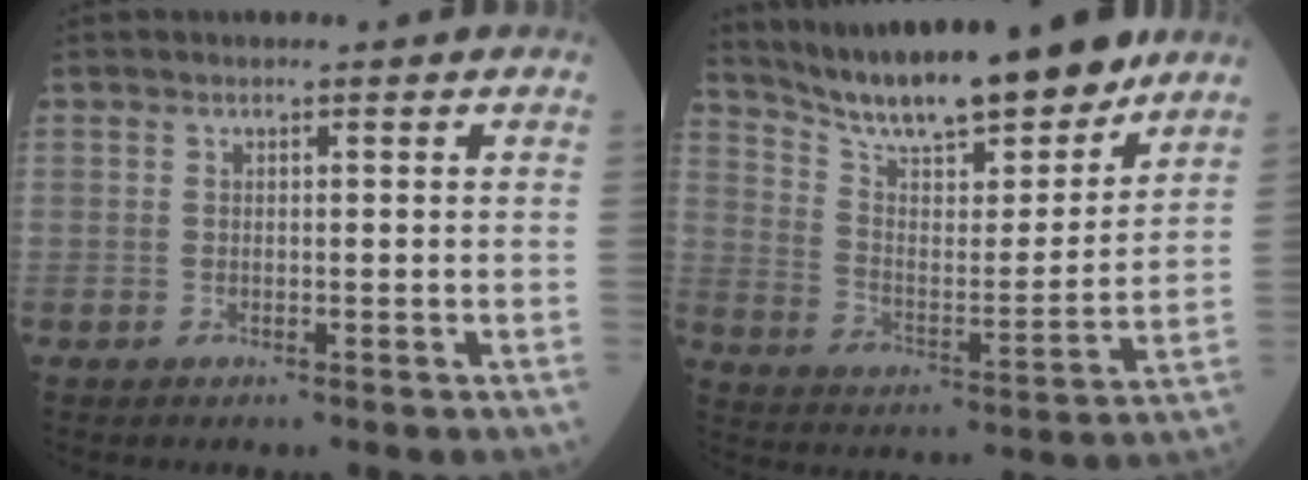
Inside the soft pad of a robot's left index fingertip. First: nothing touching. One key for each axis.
{"total": 18.8, "fx": 16.3, "fy": 2.6, "fz": 9.0, "tx": -0.151, "ty": -0.011, "tz": 0.266}